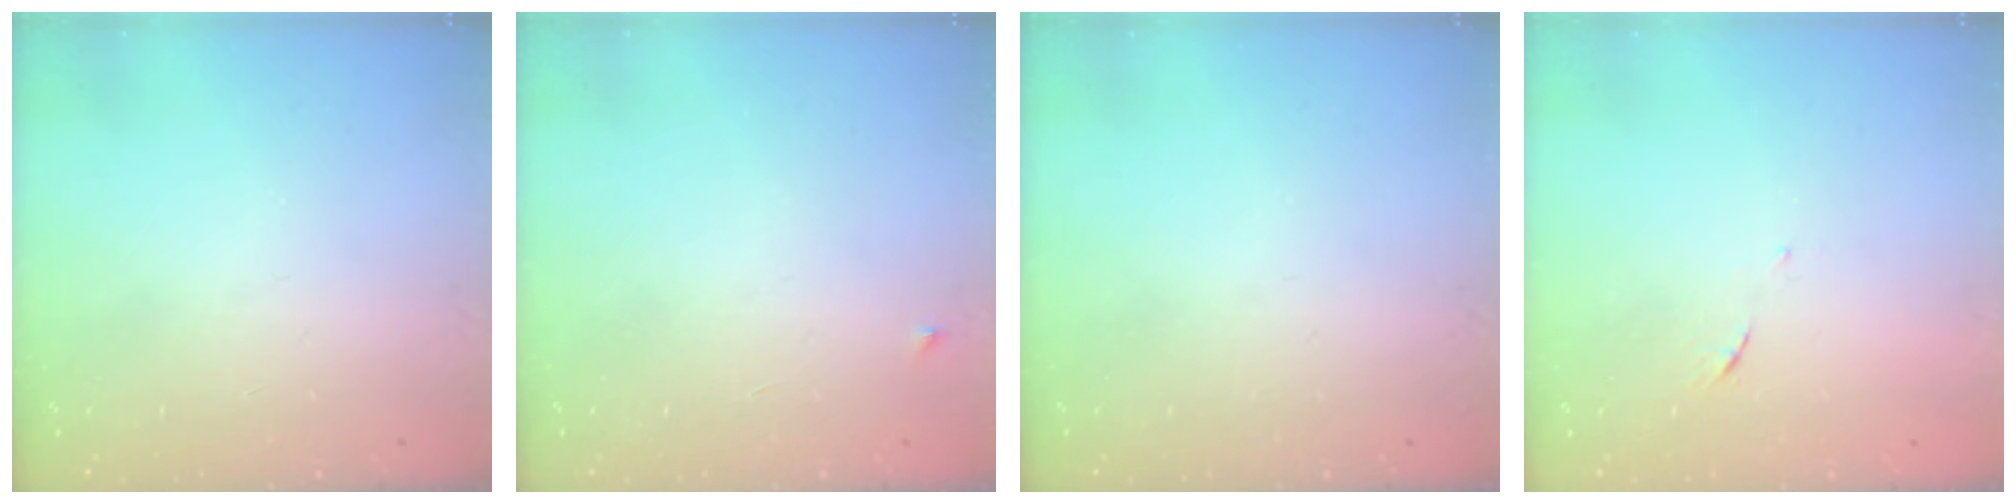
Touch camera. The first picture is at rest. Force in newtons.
{"total": 2.5, "press": 2.4, "slide": 0.4}
{"total": 0.0}
{"total": 5.1, "press": 5.1, "slide": 0.4}